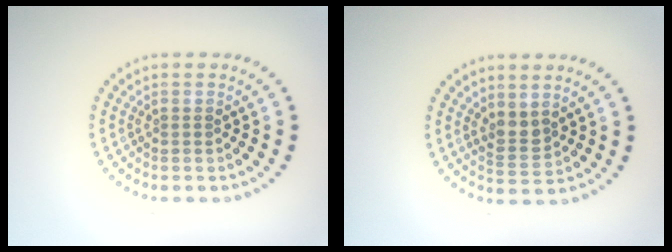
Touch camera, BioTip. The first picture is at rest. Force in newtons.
{"total": 2.0, "press": 1.8, "slide": 1.0}